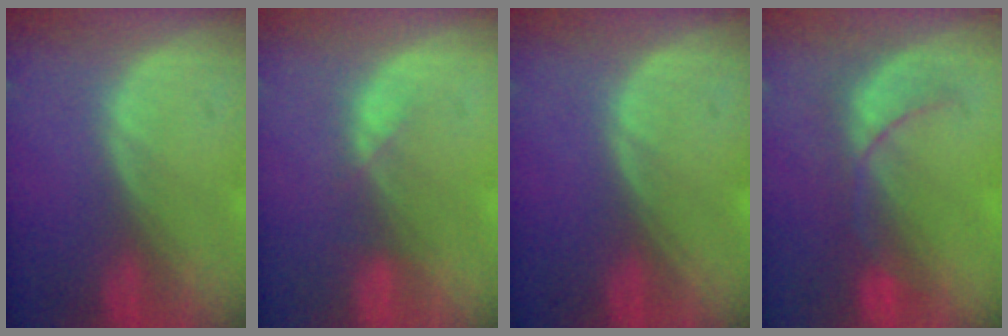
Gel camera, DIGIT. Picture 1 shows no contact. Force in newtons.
{"total": 1.9, "press": 1.7, "slide": 0.9}
{"total": 0.0}
{"total": 5.5, "press": 5.4, "slide": 0.7}